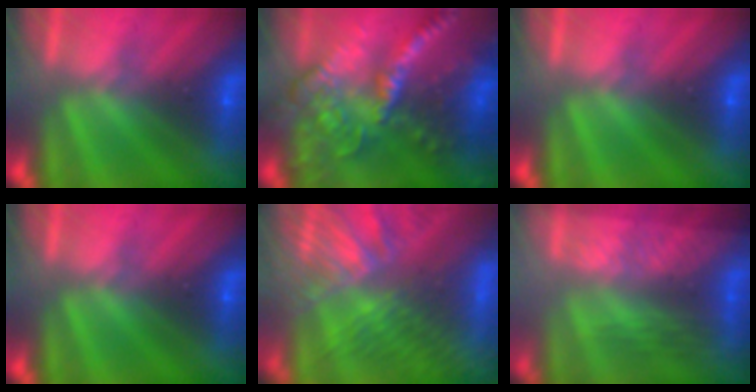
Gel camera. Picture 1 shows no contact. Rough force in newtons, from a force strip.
{"total": 5.7}
{"total": 0.0}
{"total": 0.0}
{"total": 8.2}
{"total": 2.9}